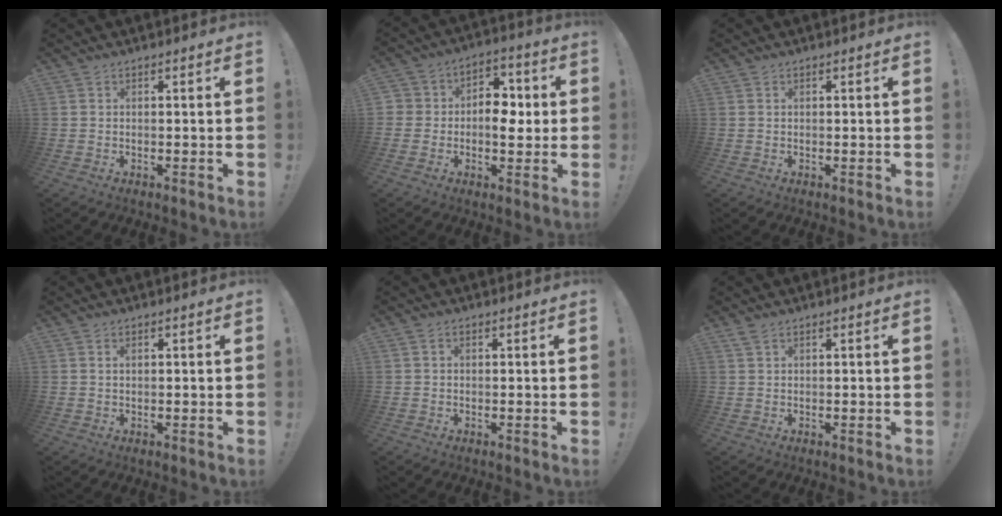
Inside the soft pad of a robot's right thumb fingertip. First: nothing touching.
{"total": 9.9, "force": [-1.9, 7.9, 5.7], "torque": [-0.070, 0.025, -0.030]}
{"total": 0.0}
{"total": 1.1, "force": [0.5, 0.5, 0.8], "torque": [-0.009, -0.002, 0.007]}
{"total": 0.9, "force": [0.0, 0.6, 0.6], "torque": [-0.012, 0.002, 0.000]}
{"total": 1.8, "force": [1.2, 0.6, 1.2], "torque": [-0.024, 0.000, 0.022]}